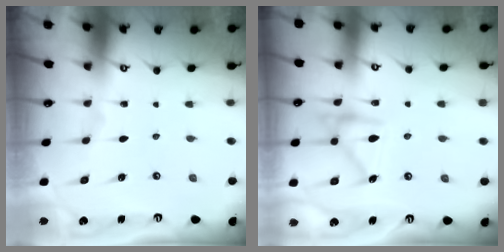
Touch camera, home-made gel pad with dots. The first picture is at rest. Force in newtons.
{"total": 16.1, "press": 16.0, "slide": 1.1}